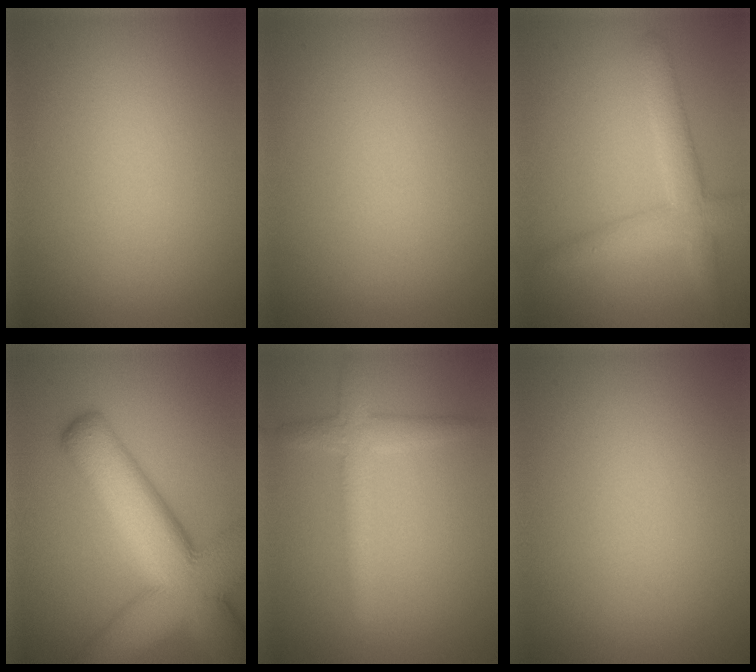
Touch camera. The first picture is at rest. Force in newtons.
{"total": 0.0}
{"total": 4.1, "press": 4.1, "slide": 0.2}
{"total": 13.4, "press": 13.4, "slide": 0.8}
{"total": 2.8, "press": 2.8, "slide": 0.1}
{"total": 0.0}